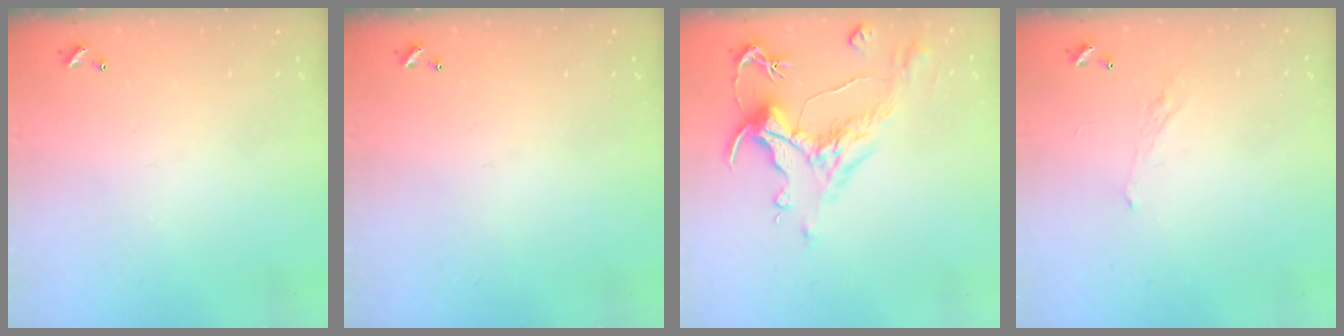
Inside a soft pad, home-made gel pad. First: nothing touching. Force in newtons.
{"total": 0.0}
{"total": 1.8, "press": 1.1, "slide": 1.4}
{"total": 1.1, "press": 0.8, "slide": 0.7}